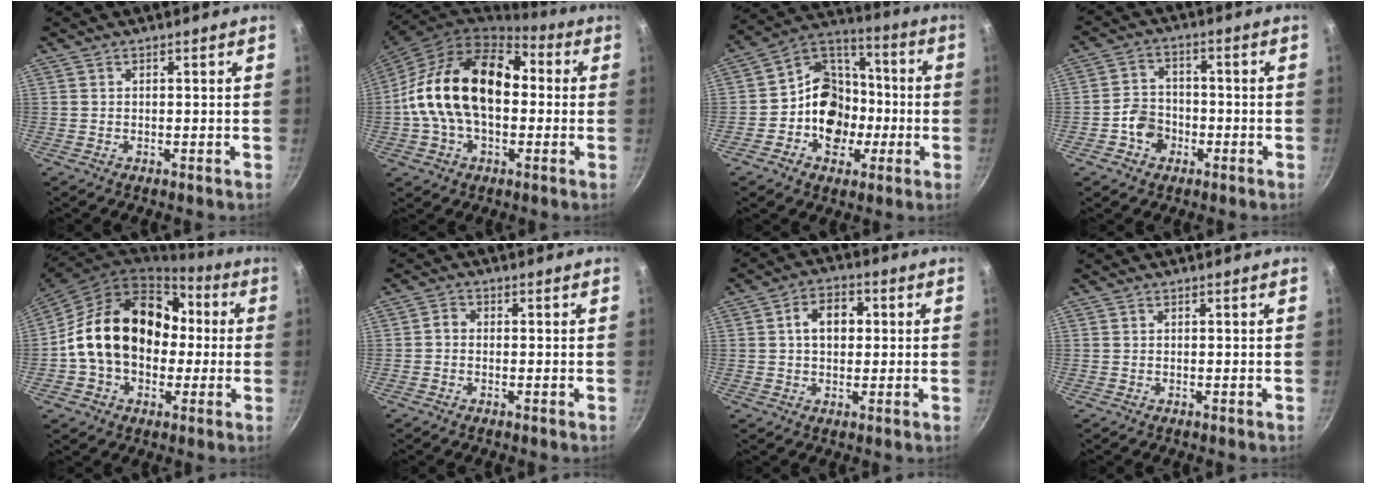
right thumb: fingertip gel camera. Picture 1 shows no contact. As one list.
[{"total": 21.2, "force": [0.5, 13.9, 16.1], "torque": [-0.254, 0.044, -0.005]}, {"total": 15.1, "force": [-3.0, 12.5, 7.9], "torque": [-0.084, 0.045, -0.064]}, {"total": 6.1, "force": [-2.5, 5.0, 2.4], "torque": [-0.019, 0.028, -0.048]}, {"total": 21.2, "force": [0.7, 16.0, 13.8], "torque": [-0.213, 0.056, 0.012]}, {"total": 1.6, "force": [-0.5, 1.3, 0.9], "torque": [-0.016, 0.010, -0.014]}, {"total": 6.9, "force": [1.0, 4.9, 4.8], "torque": [-0.051, 0.013, 0.008]}, {"total": 0.0}]